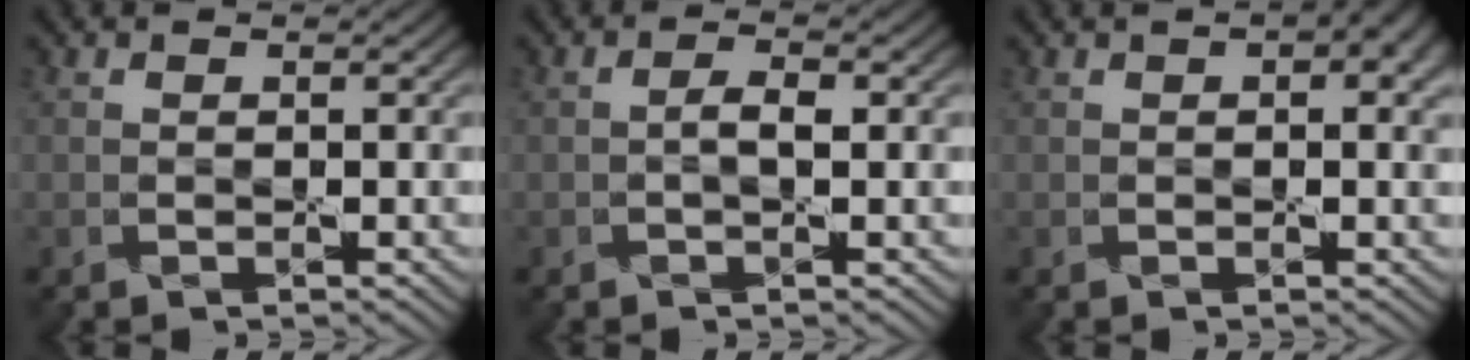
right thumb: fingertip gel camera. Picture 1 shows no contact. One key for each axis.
{"total": 1.5, "fx": 0.0, "fy": 0.5, "fz": 1.4, "tx": -0.024, "ty": 0.007, "tz": -0.001}
{"total": 4.1, "fx": 1.9, "fy": 1.3, "fz": 3.4, "tx": -0.047, "ty": 0.004, "tz": 0.022}